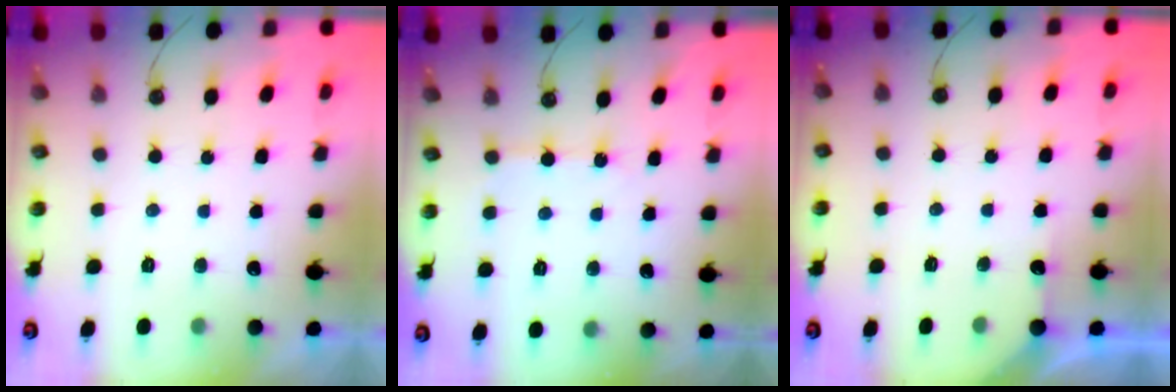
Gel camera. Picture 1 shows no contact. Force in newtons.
{"total": 3.2, "press": 3.2, "slide": 0.4}
{"total": 2.7, "press": 2.7, "slide": 0.2}